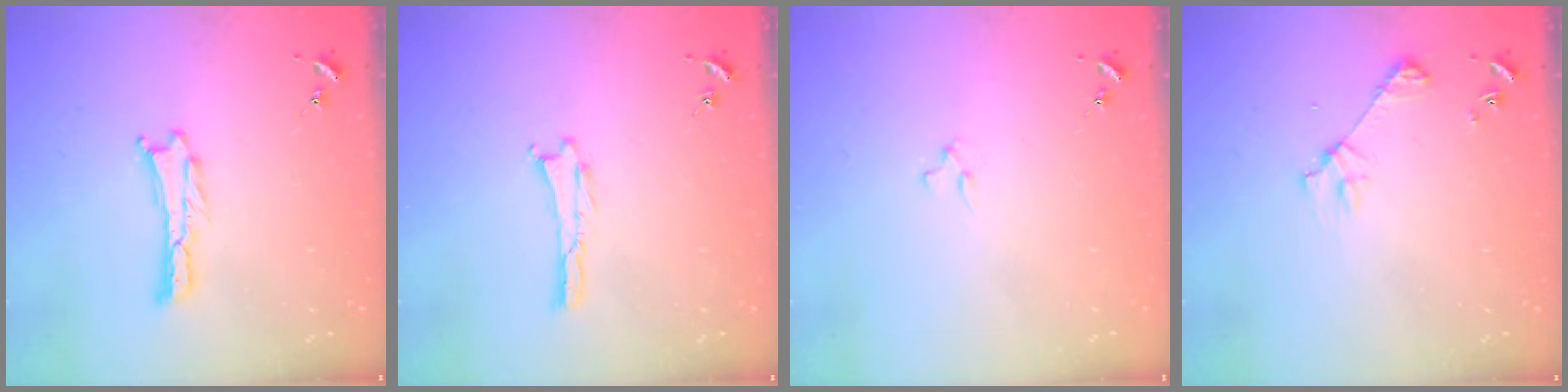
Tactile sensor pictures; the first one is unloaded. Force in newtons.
{"total": 0.0}
{"total": 0.9, "press": 0.9, "slide": 0.2}
{"total": 3.8, "press": 3.8, "slide": 0.3}